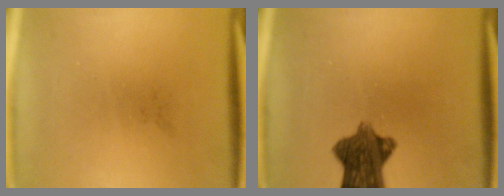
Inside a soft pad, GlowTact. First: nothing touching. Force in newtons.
{"total": 8.7}